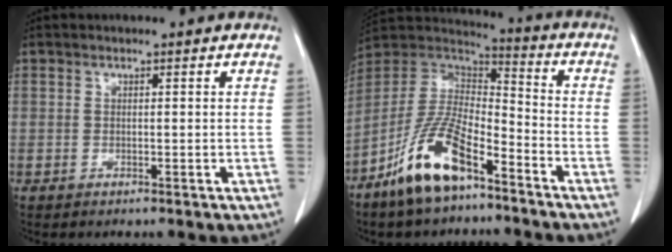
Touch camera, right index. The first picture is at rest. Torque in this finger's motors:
{"motor_torque": [1.40, -0.74, 0.78, 0.21]}